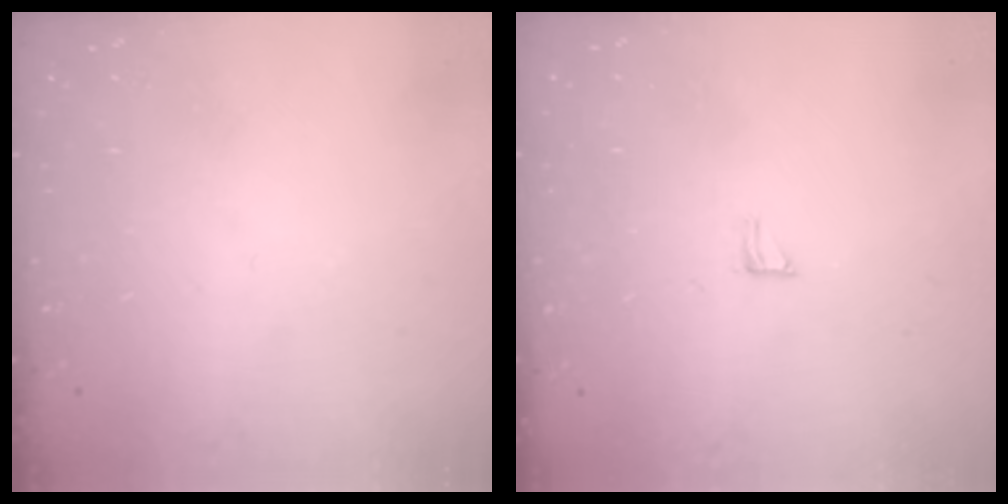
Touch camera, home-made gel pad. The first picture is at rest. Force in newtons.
{"total": 4.2, "press": 4.2, "slide": 0.4}